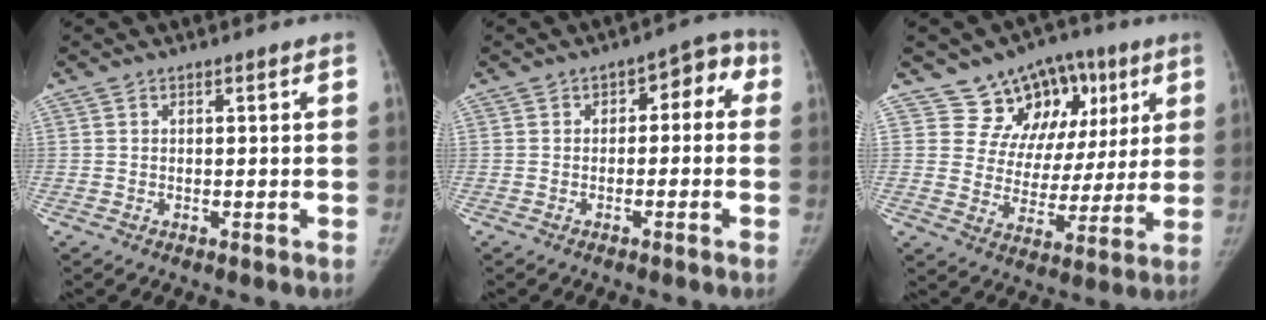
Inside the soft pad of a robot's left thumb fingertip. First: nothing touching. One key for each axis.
{"total": 5.5, "fx": -0.3, "fy": 3.8, "fz": 3.9, "tx": -0.013, "ty": 0.036, "tz": -0.017}
{"total": 15.0, "fx": 7.4, "fy": 11.4, "fz": 6.5, "tx": -0.030, "ty": -0.013, "tz": 0.113}